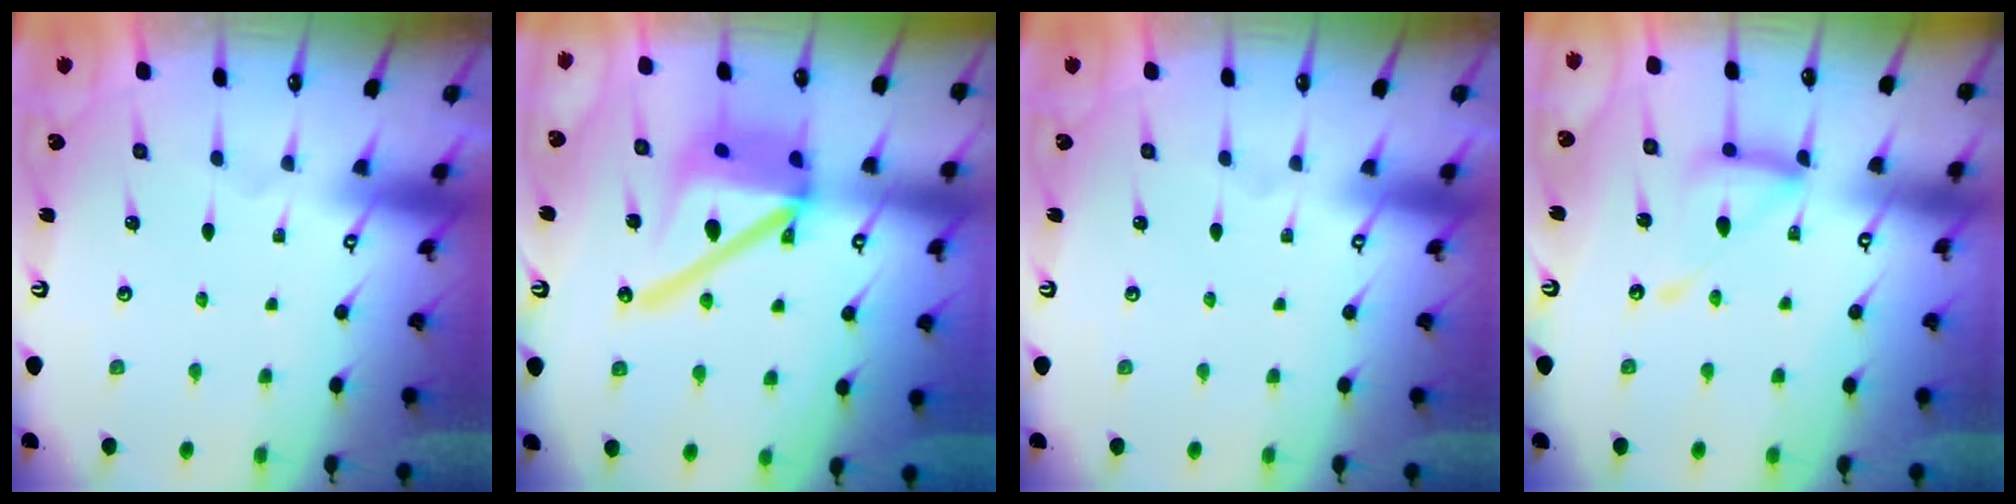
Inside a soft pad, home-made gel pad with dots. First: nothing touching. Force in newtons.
{"total": 19.8, "press": 19.6, "slide": 2.8}
{"total": 0.0}
{"total": 13.2, "press": 13.1, "slide": 1.2}